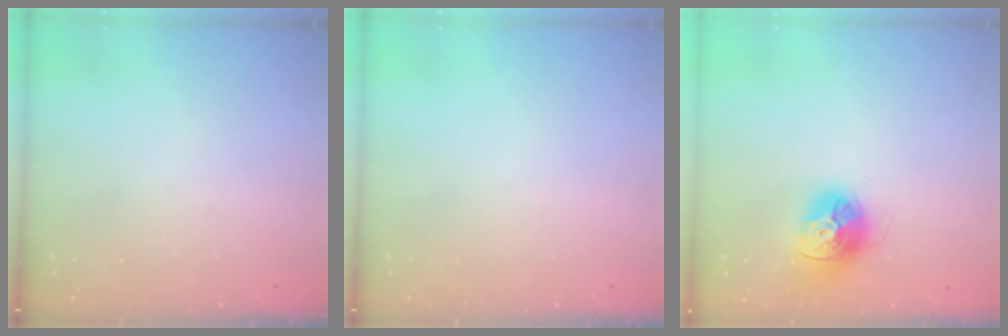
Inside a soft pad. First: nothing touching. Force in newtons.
{"total": 0.0}
{"total": 15.0, "press": 14.9, "slide": 1.3}